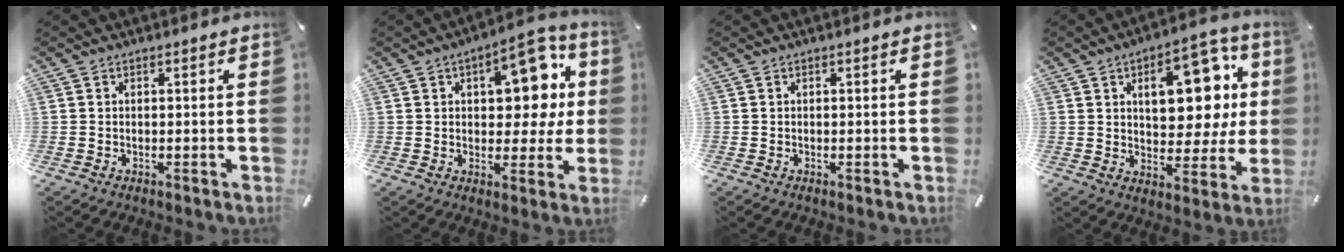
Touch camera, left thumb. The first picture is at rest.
{"total": 14.8, "force": [4.7, 8.6, 11.0], "torque": [-0.119, -0.029, 0.076]}
{"total": 0.0}
{"total": 18.9, "force": [6.2, 10.8, 14.2], "torque": [-0.185, -0.025, 0.100]}